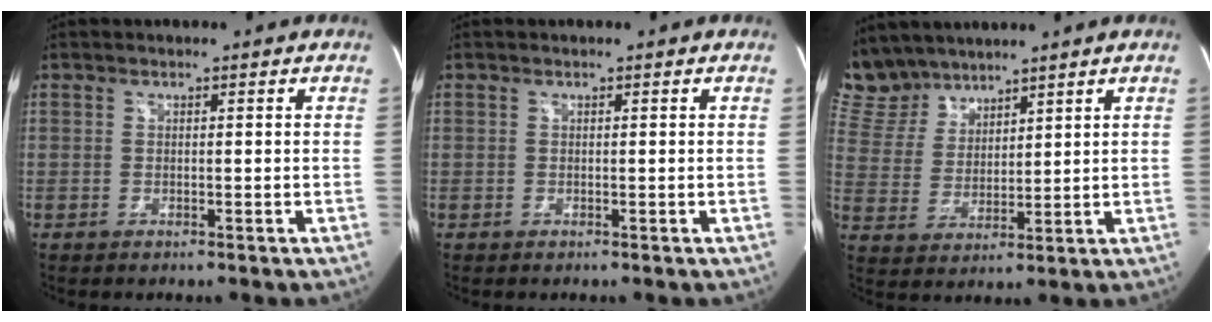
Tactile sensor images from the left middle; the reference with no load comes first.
{"total": 0.0}
{"total": 8.3, "force": [7.7, 3.1, 0.8], "torque": [-0.029, 0.013, 0.170]}